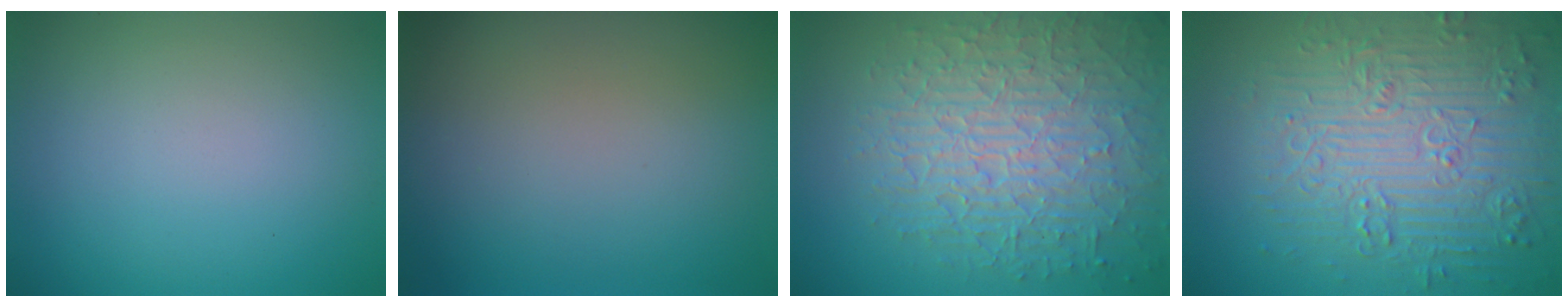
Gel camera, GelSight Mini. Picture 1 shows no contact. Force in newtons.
{"total": 0.0}
{"total": 9.4, "press": 6.3, "slide": 7.0}
{"total": 8.6, "press": 6.5, "slide": 5.5}